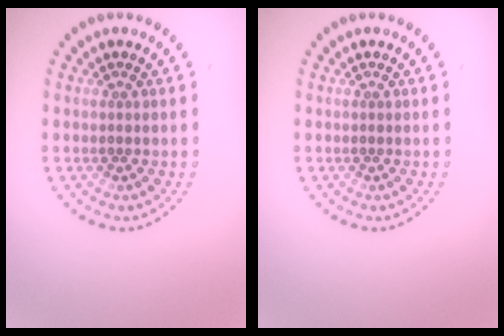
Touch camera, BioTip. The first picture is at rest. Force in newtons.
{"total": 0.0}